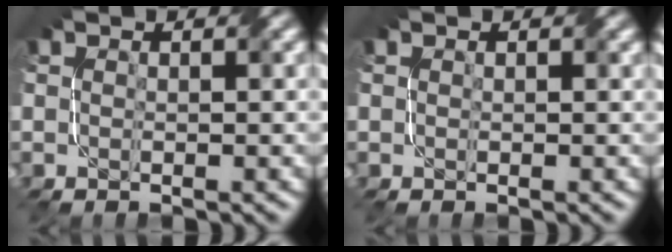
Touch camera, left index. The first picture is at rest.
{"total": 0.6, "force": [0.3, 0.5, 0.1], "torque": [0.001, 0.000, -0.002]}